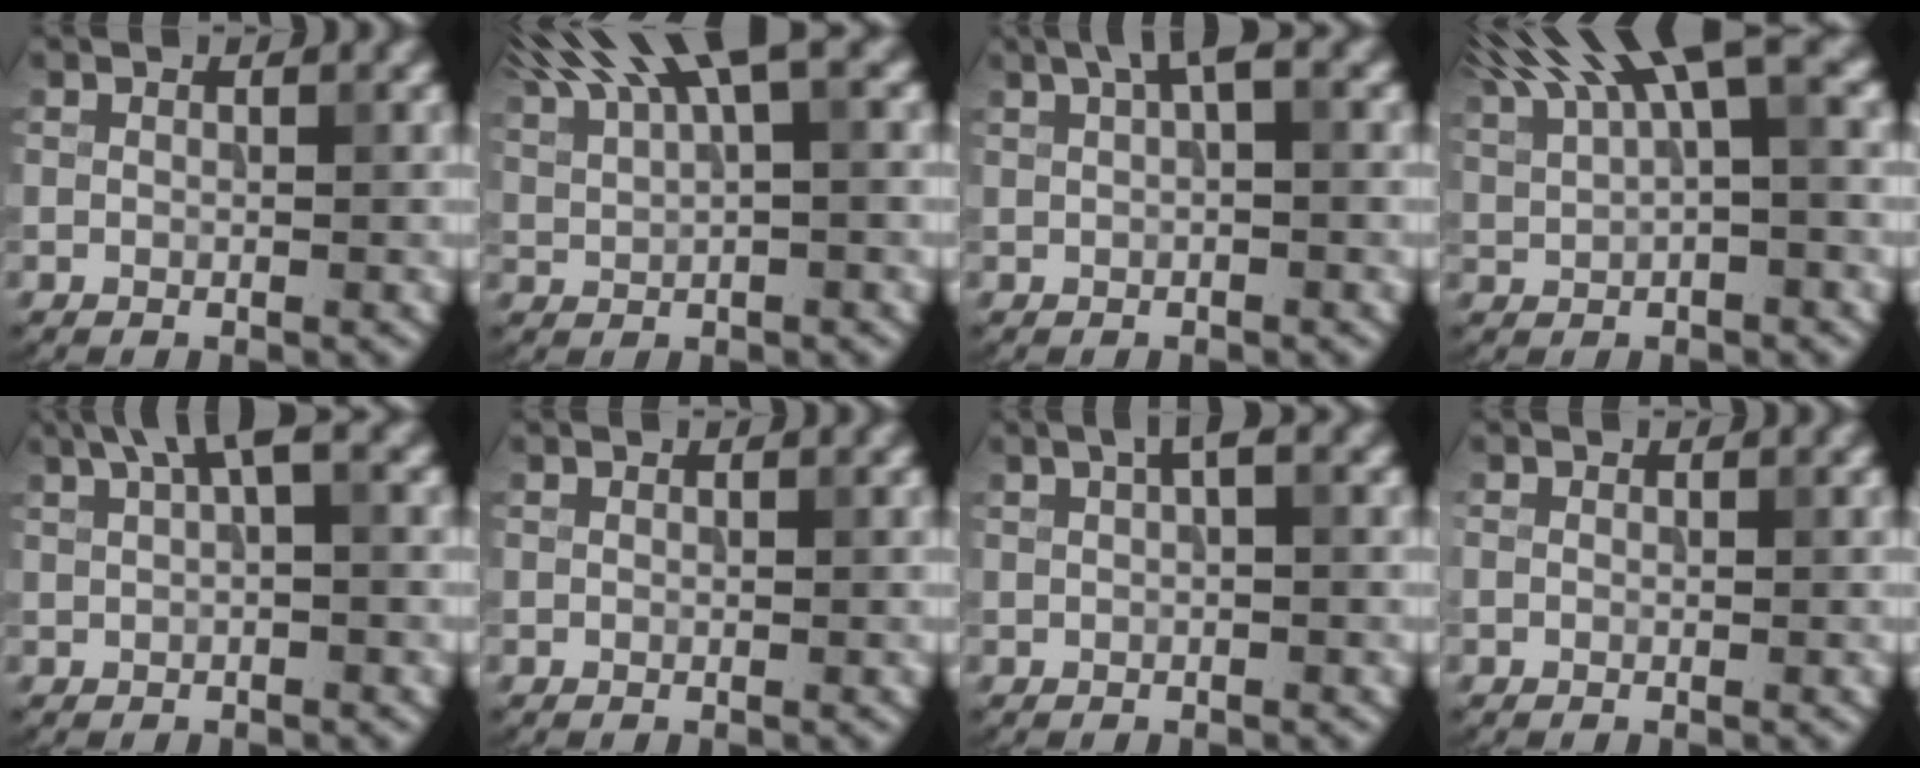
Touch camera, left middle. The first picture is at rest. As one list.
[{"total": 8.6, "force": [5.3, 2.1, 6.4], "torque": [-0.119, 0.022, 0.098]}, {"total": 2.4, "force": [1.1, 0.4, 2.1], "torque": [-0.033, 0.010, 0.018]}, {"total": 9.2, "force": [5.0, 2.5, 7.3], "torque": [-0.134, 0.028, 0.090]}, {"total": 3.3, "force": [1.6, 0.6, 2.8], "torque": [-0.045, 0.008, 0.027]}, {"total": 0.0}, {"total": 1.6, "force": [0.6, 0.2, 1.5], "torque": [-0.026, 0.009, 0.009]}, {"total": 0.0}]